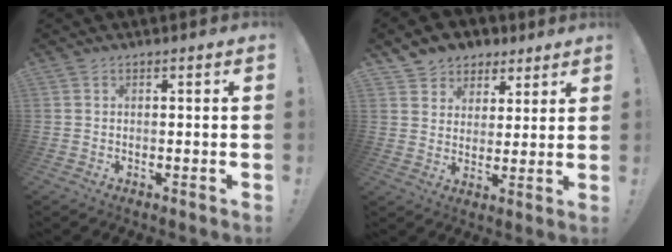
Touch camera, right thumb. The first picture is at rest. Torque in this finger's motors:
{"motor_torque": [0.17, 0.28, 0.62, 0.59, 0.00]}